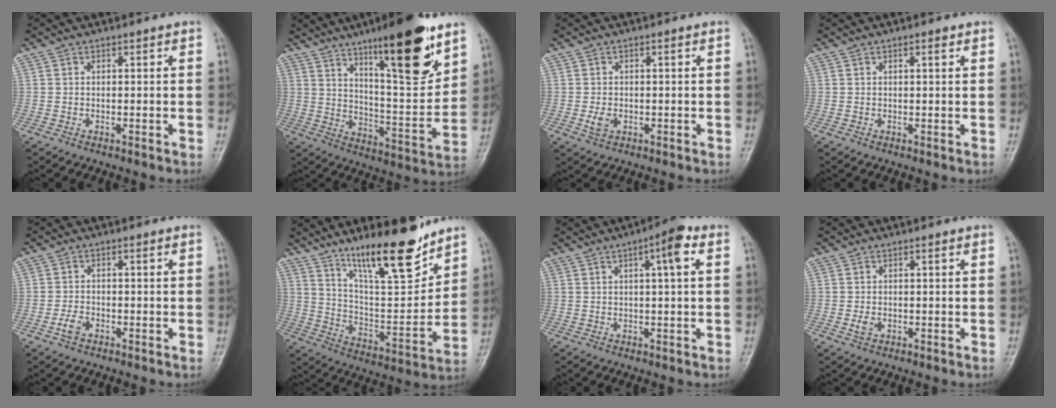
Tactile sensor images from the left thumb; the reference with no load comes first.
{"total": 19.6, "force": [11.9, 4.3, 15.0], "torque": [-0.195, -0.072, 0.193]}
{"total": 2.3, "force": [-0.5, 1.5, 1.6], "torque": [-0.029, -0.001, -0.009]}
{"total": 1.1, "force": [0.6, 0.2, 0.9], "torque": [-0.014, 0.000, 0.007]}
{"total": 2.5, "force": [-1.4, 1.4, 1.5], "torque": [-0.032, 0.008, -0.028]}
{"total": 17.7, "force": [12.8, 4.3, 11.4], "torque": [-0.155, -0.084, 0.224]}
{"total": 5.6, "force": [1.8, 0.9, 5.3], "torque": [-0.082, 0.010, 0.023]}
{"total": 1.6, "force": [-0.4, 1.1, 1.2], "torque": [-0.022, 0.001, -0.006]}